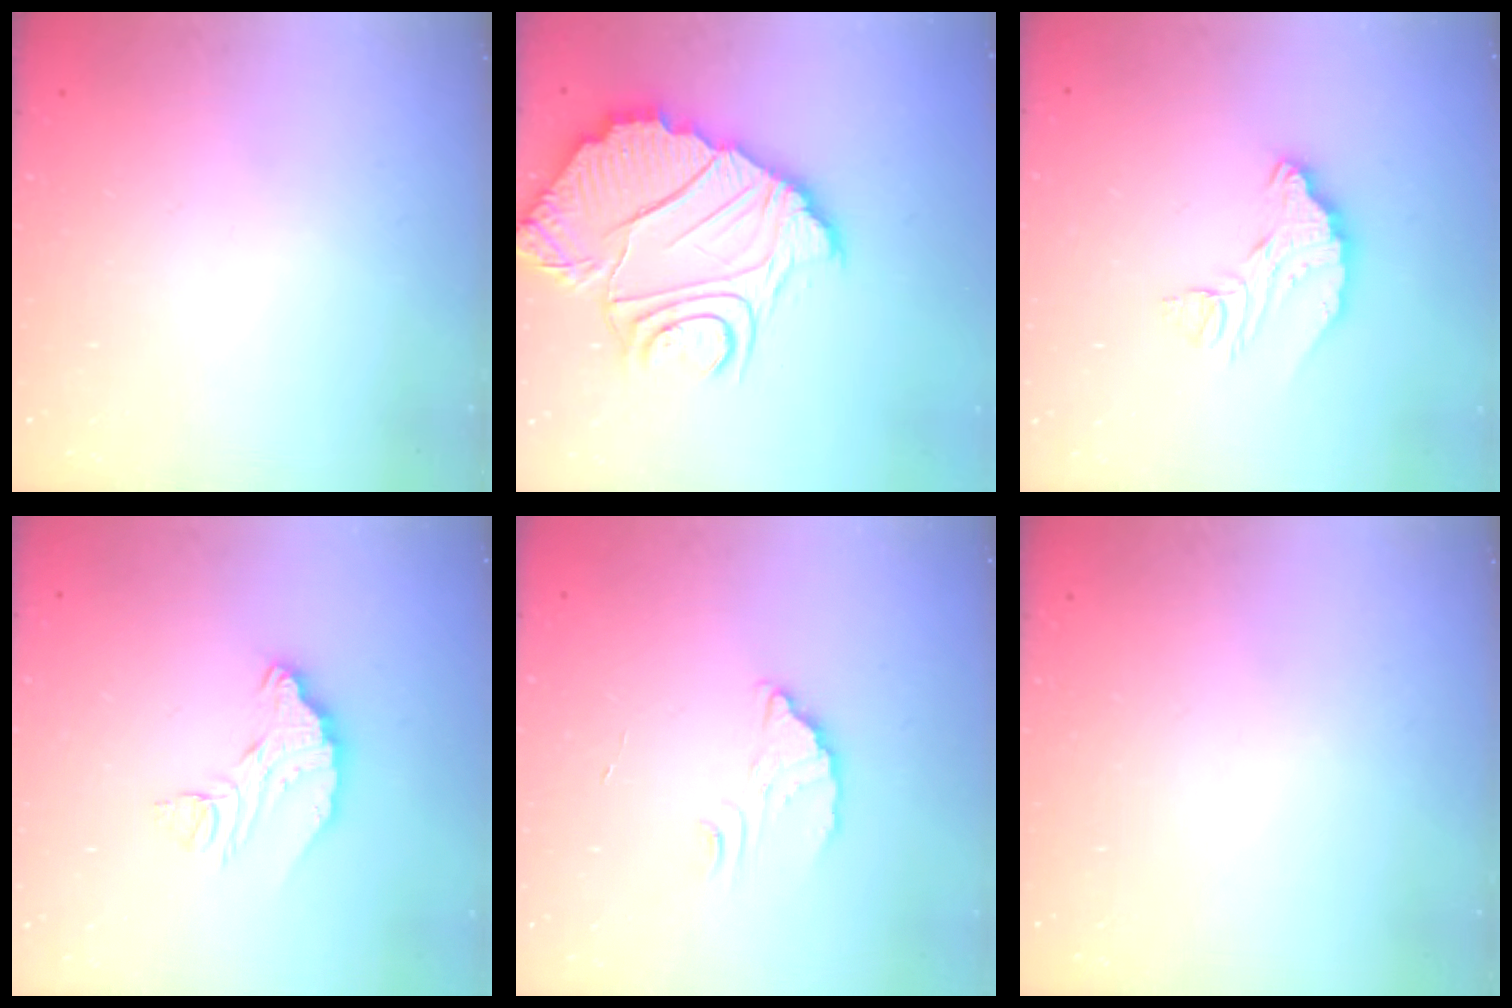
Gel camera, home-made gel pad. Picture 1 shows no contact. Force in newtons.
{"total": 14.8, "press": 14.7, "slide": 1.3}
{"total": 10.9, "press": 10.9, "slide": 1.0}
{"total": 10.9, "press": 10.9, "slide": 1.0}
{"total": 2.7, "press": 2.7, "slide": 0.2}
{"total": 0.0}